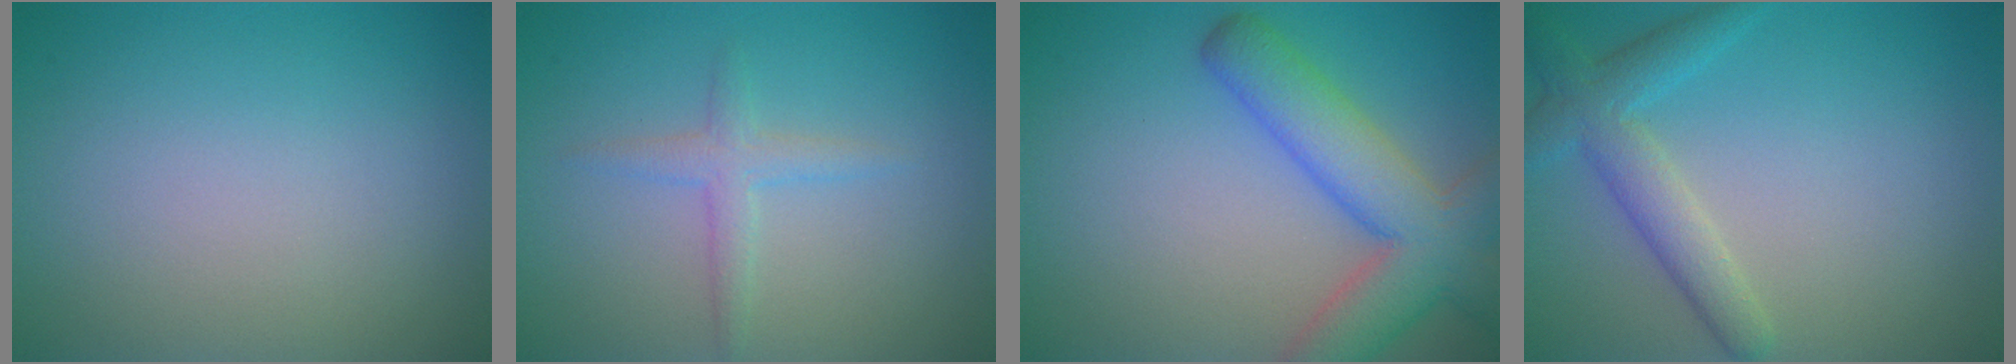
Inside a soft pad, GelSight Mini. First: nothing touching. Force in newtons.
{"total": 1.9, "press": 1.9, "slide": 0.1}
{"total": 7.3, "press": 7.3, "slide": 0.4}
{"total": 3.7, "press": 3.7, "slide": 0.2}